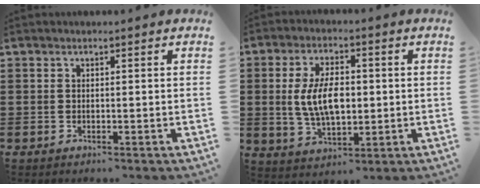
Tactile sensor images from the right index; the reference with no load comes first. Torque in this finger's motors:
{"motor_torque": [1.62, -0.52, 0.76, 0.21]}